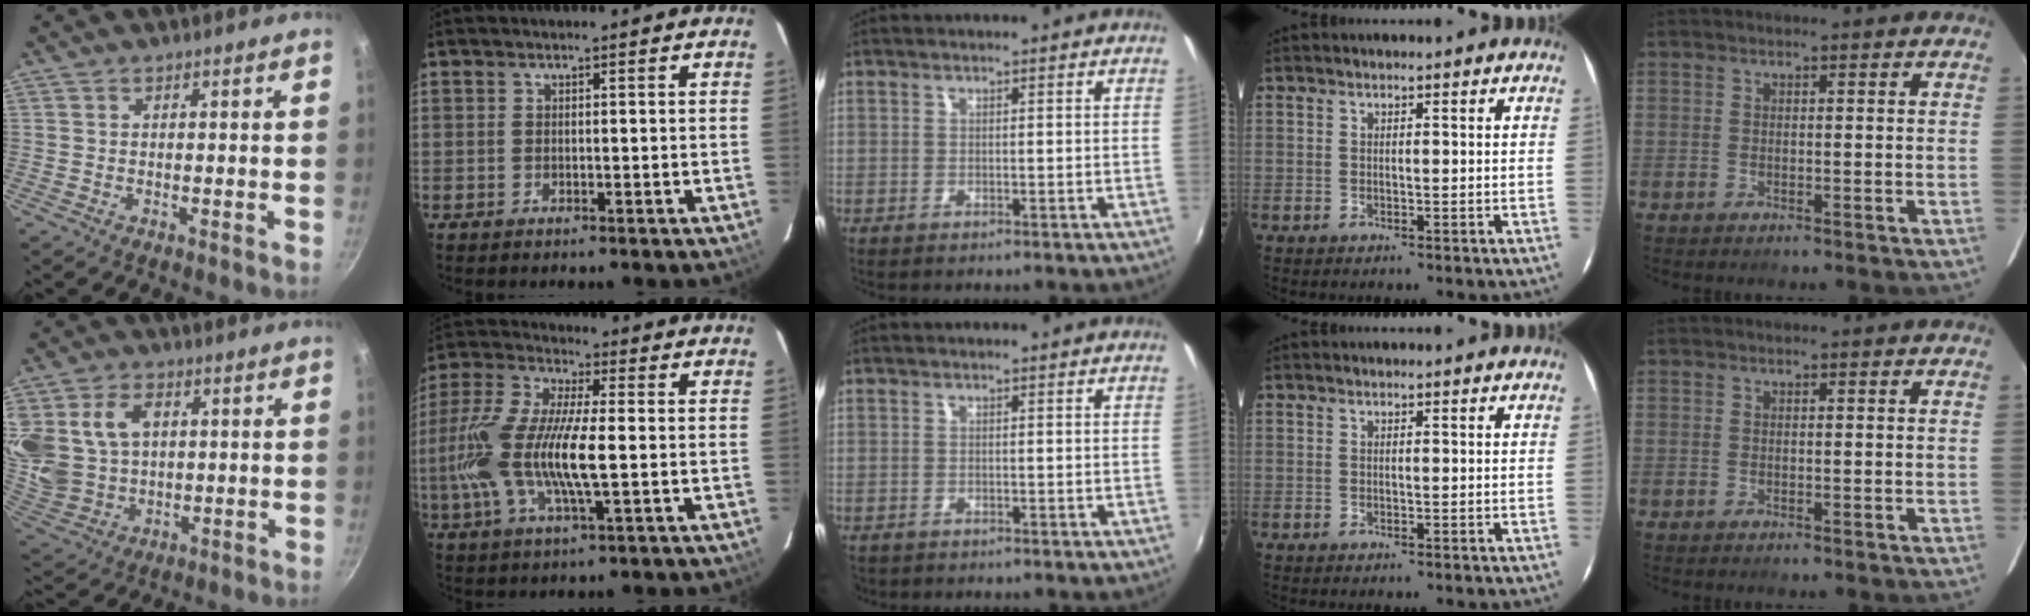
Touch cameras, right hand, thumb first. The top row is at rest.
{"thumb": {"total": 17.5, "force": [4.0, 13.5, 10.3], "torque": [-0.216, -0.002, 0.091]}, "index": {"total": 17.5, "force": [-2.1, 4.3, 16.8], "torque": [-0.338, -0.006, -0.046]}, "middle": {"total": 1.0, "force": [-0.7, 0.7, 0.2], "torque": [-0.009, -0.003, -0.011]}}